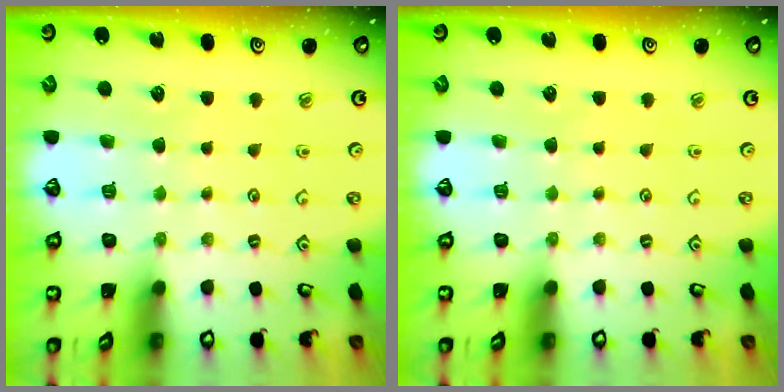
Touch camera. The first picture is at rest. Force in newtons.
{"total": 0.0}